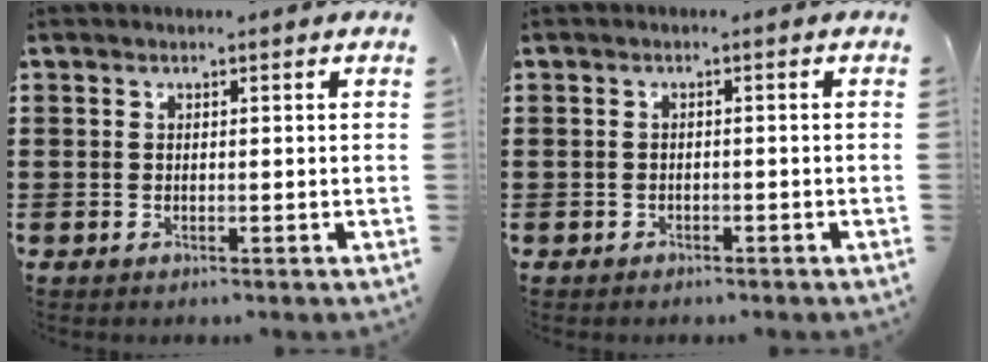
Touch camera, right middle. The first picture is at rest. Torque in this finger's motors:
{"motor_torque": [-0.01, -0.02, 0.06, 0.00]}